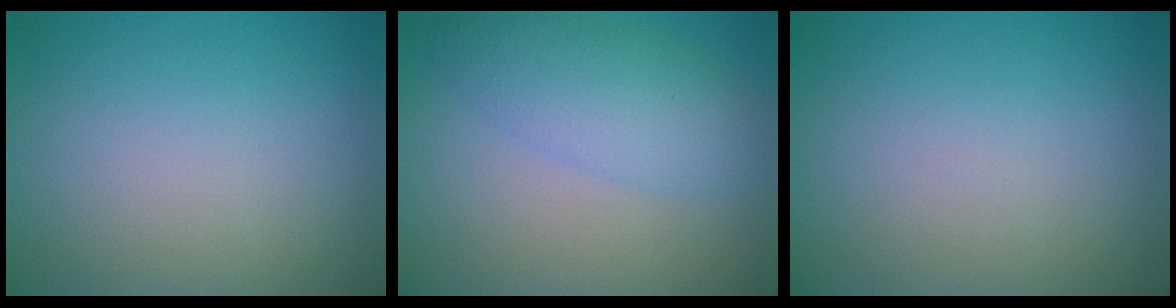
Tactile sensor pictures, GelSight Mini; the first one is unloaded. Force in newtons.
{"total": 4.3, "press": 4.3, "slide": 0.1}
{"total": 0.0}